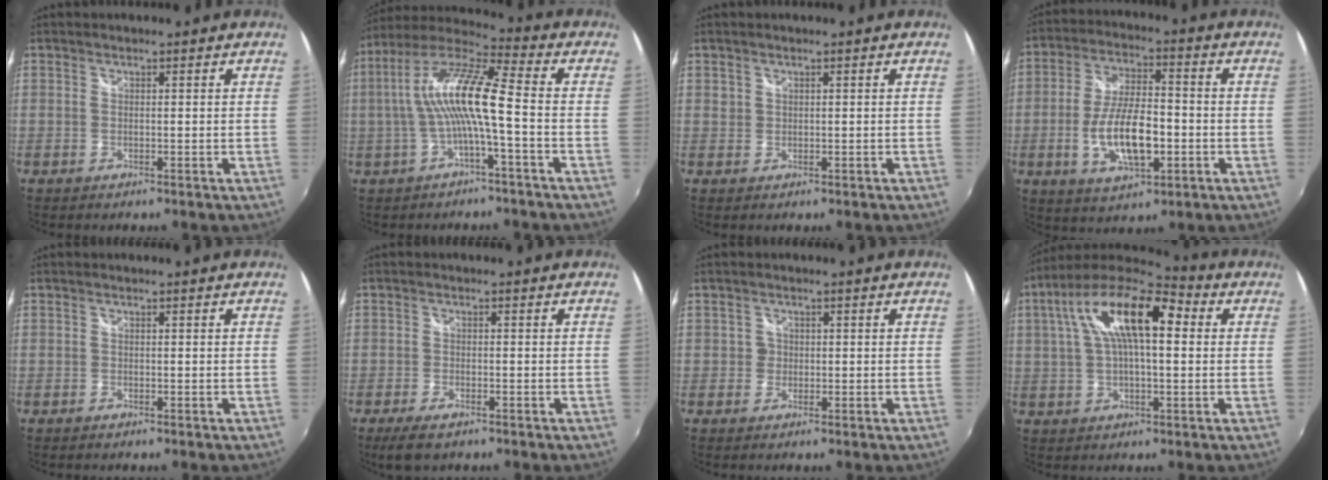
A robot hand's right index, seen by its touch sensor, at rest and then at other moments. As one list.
[{"total": 12.6, "force": [-1.5, 1.4, 12.4], "torque": [-0.243, 0.016, -0.028]}, {"total": 0.9, "force": [0.4, 0.8, 0.1], "torque": [0.001, 0.004, 0.007]}, {"total": 12.7, "force": [-3.2, 5.0, 11.3], "torque": [-0.222, -0.002, -0.050]}, {"total": 0.0}, {"total": 4.7, "force": [-3.3, 1.6, 3.0], "torque": [-0.074, -0.013, -0.057]}, {"total": 1.5, "force": [-0.3, 1.5, 0.0], "torque": [0.001, 0.005, -0.003]}, {"total": 17.6, "force": [4.6, 6.7, 15.6], "torque": [-0.279, 0.031, 0.064]}]